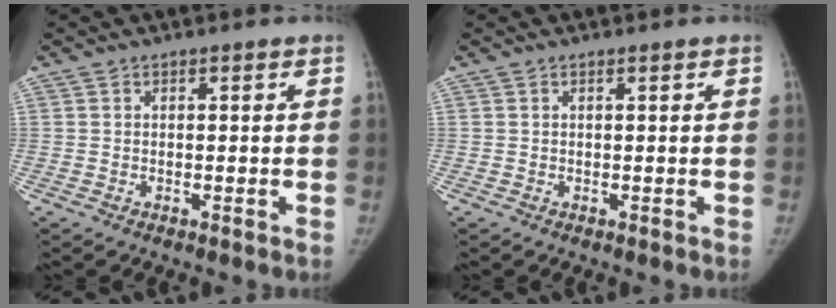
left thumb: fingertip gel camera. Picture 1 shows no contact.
{"total": 0.0}